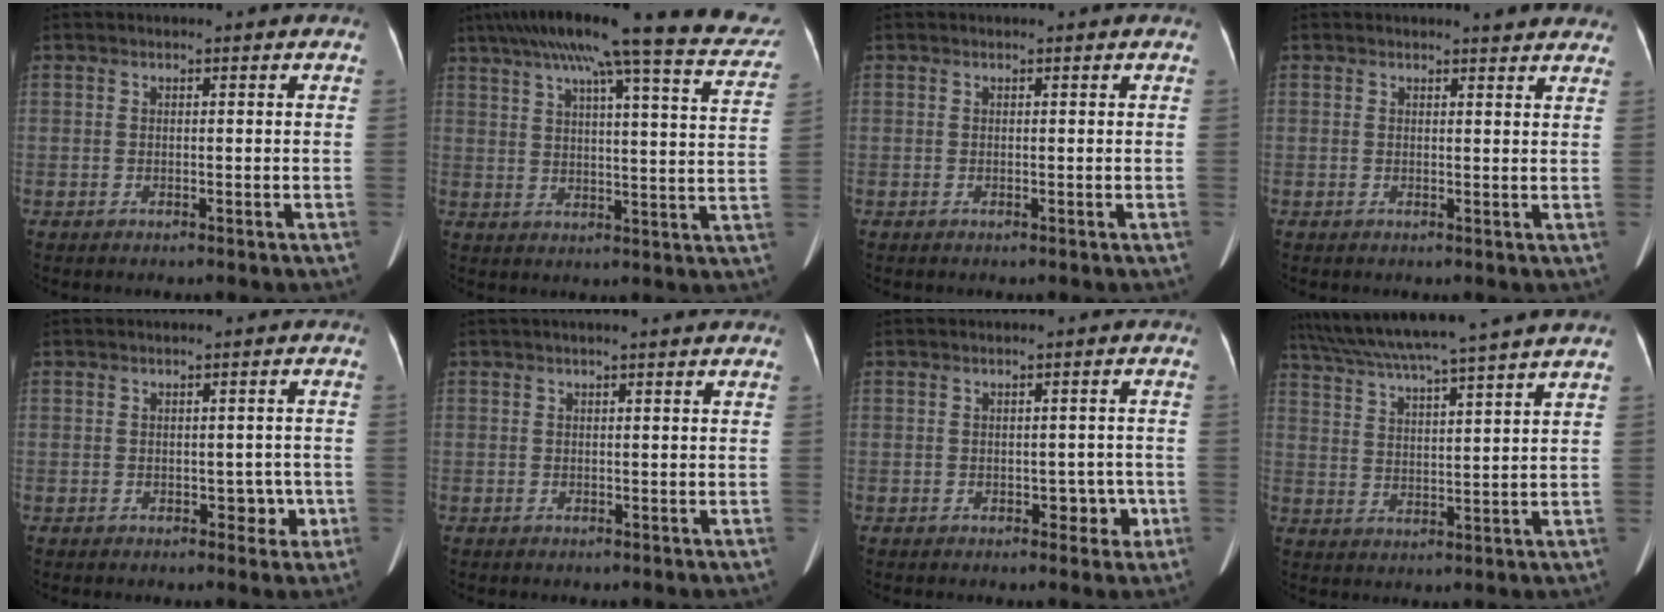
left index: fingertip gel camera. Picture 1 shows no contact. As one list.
[{"total": 24.7, "force": [20.0, 2.0, 14.4], "torque": [-0.222, 0.002, 0.245]}, {"total": 0.0}, {"total": 5.2, "force": [4.9, 1.0, 1.5], "torque": [-0.010, -0.003, 0.037]}, {"total": 2.9, "force": [-1.0, 2.0, 1.9], "torque": [-0.018, 0.006, -0.010]}, {"total": 3.7, "force": [3.2, 0.3, 1.9], "torque": [-0.025, 0.039, 0.037]}, {"total": 3.0, "force": [-1.2, 1.9, 1.9], "torque": [-0.017, 0.007, -0.012]}, {"total": 17.6, "force": [15.1, -1.4, 8.8], "torque": [-0.161, 0.011, 0.223]}]